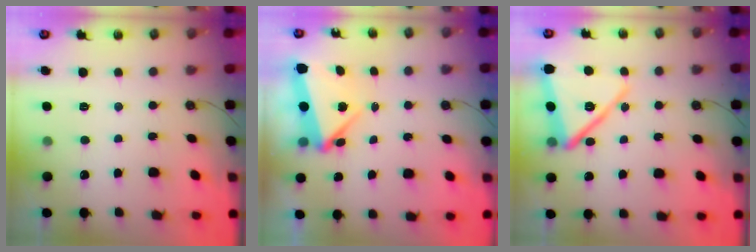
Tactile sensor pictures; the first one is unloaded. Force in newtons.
{"total": 7.0, "press": 6.9, "slide": 0.6}
{"total": 15.4, "press": 12.5, "slide": 9.1}